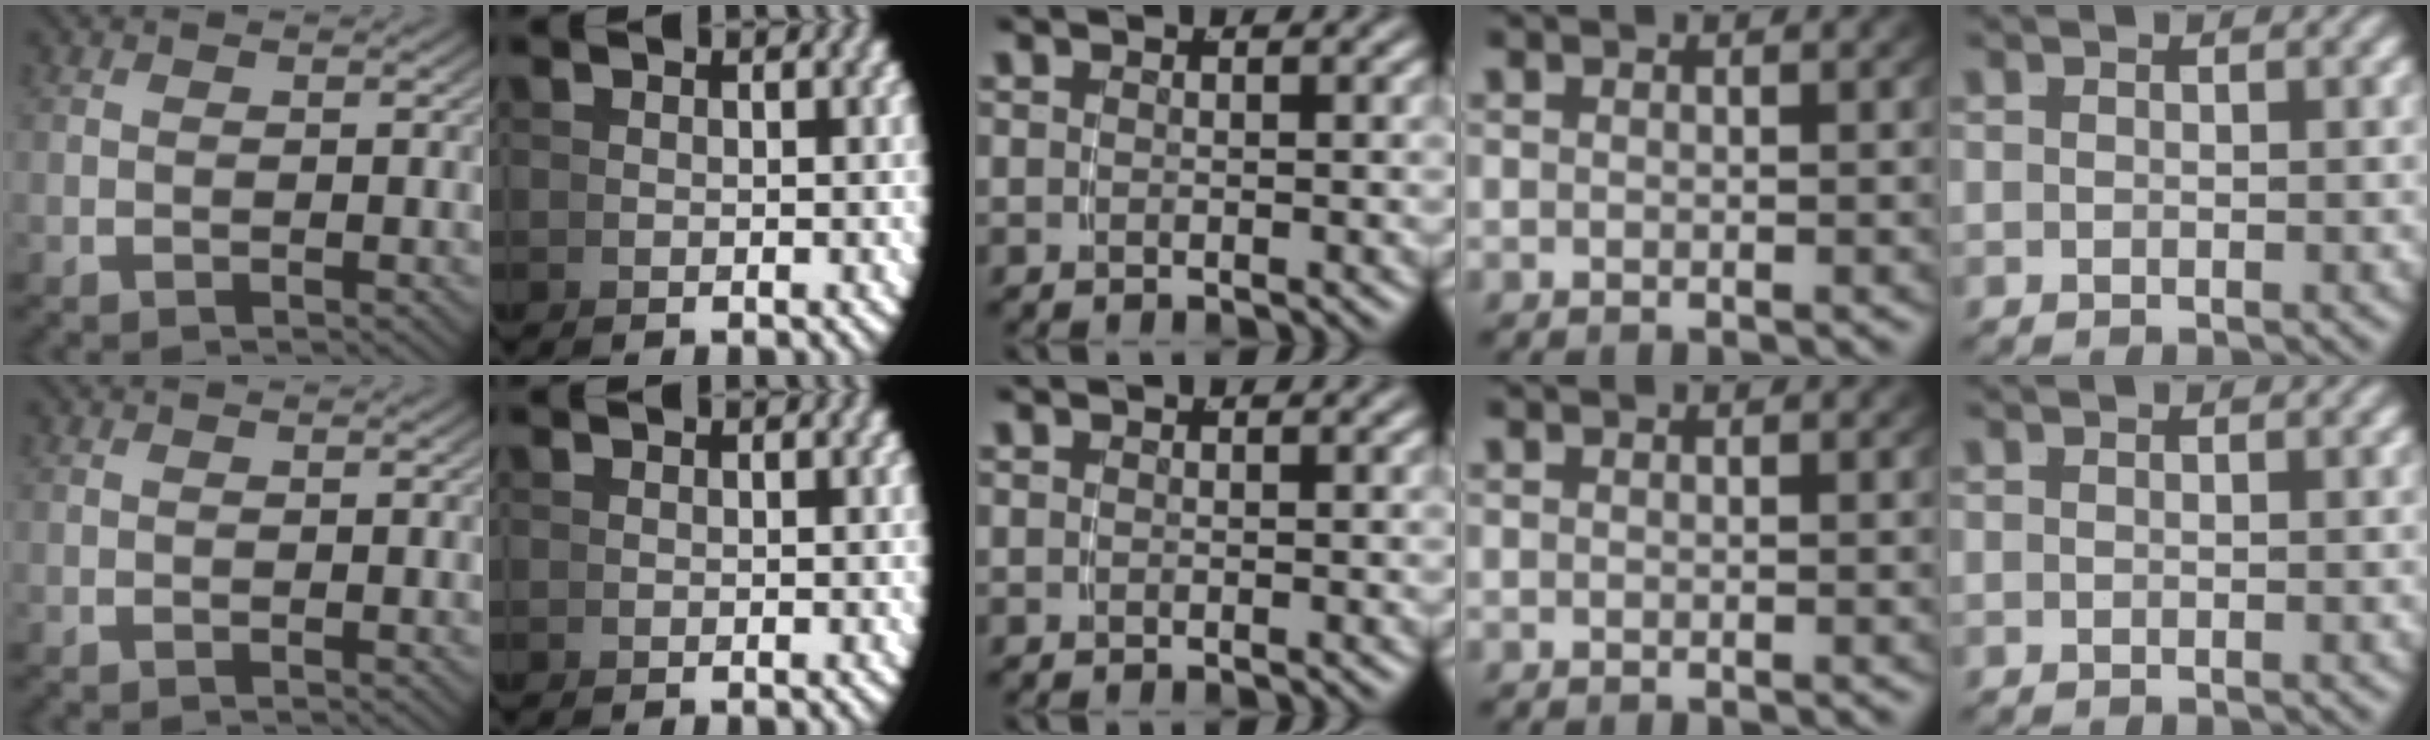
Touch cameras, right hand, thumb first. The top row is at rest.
{}